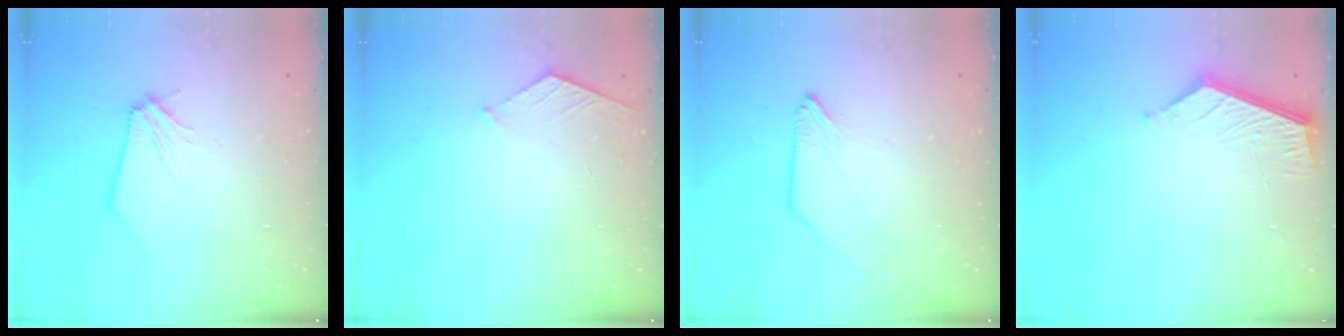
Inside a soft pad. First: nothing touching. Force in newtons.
{"total": 5.2, "press": 5.1, "slide": 0.5}
{"total": 0.0}
{"total": 6.0, "press": 6.0, "slide": 0.4}